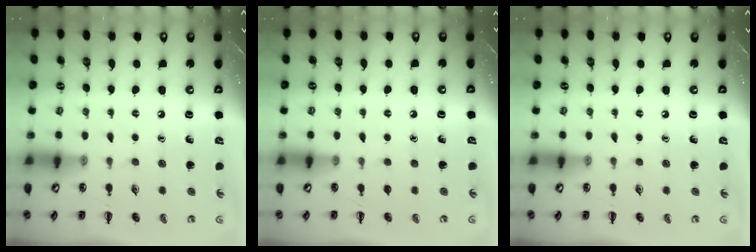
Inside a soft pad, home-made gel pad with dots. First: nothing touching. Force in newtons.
{"total": 0.0}
{"total": 0.0}